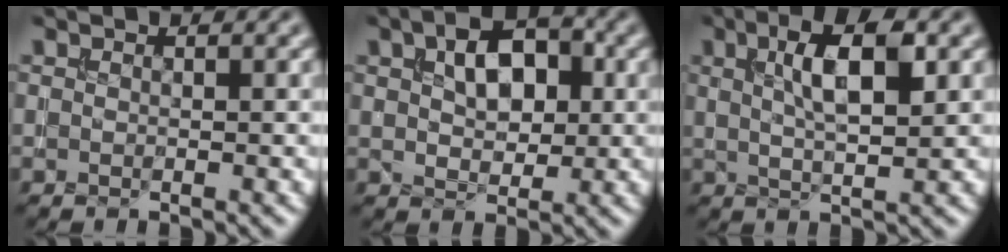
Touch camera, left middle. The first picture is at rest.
{"total": 5.4, "force": [1.5, 3.3, 4.0], "torque": [-0.066, 0.010, 0.018]}
{"total": 5.5, "force": [1.9, 1.8, 4.9], "torque": [-0.086, 0.008, 0.030]}